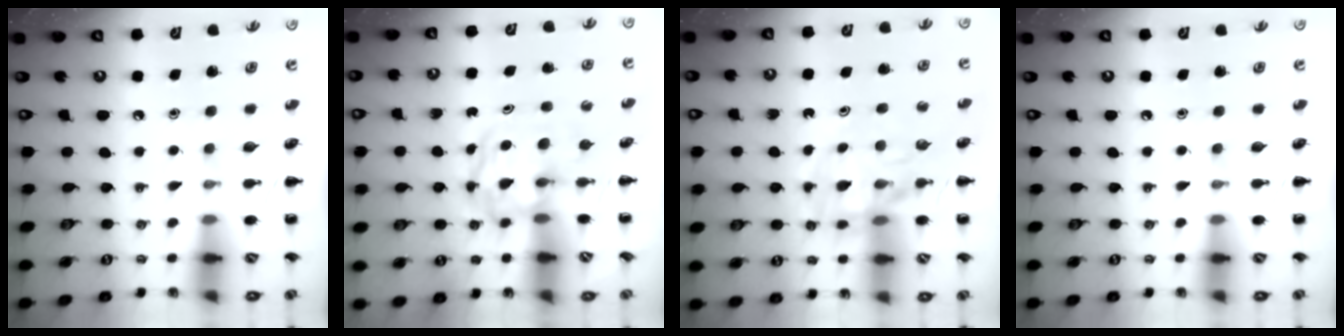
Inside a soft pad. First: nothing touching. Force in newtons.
{"total": 3.8, "press": 3.7, "slide": 0.5}
{"total": 10.5, "press": 10.1, "slide": 3.0}
{"total": 0.0}